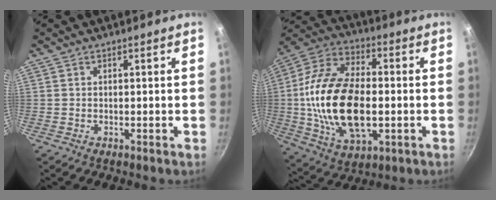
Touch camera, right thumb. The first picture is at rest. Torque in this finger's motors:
{"motor_torque": [-0.56, 1.96, 2.30, -0.45, 0.69]}